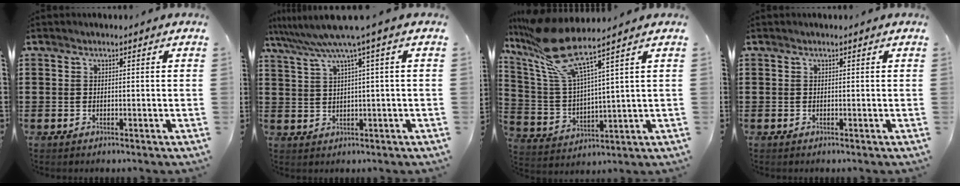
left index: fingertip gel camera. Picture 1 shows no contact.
{"total": 6.0, "force": [2.9, -0.8, 5.2], "torque": [-0.117, -0.024, 0.043]}
{"total": 11.5, "force": [8.6, 1.9, 7.5], "torque": [-0.200, -0.047, 0.141]}
{"total": 0.0}